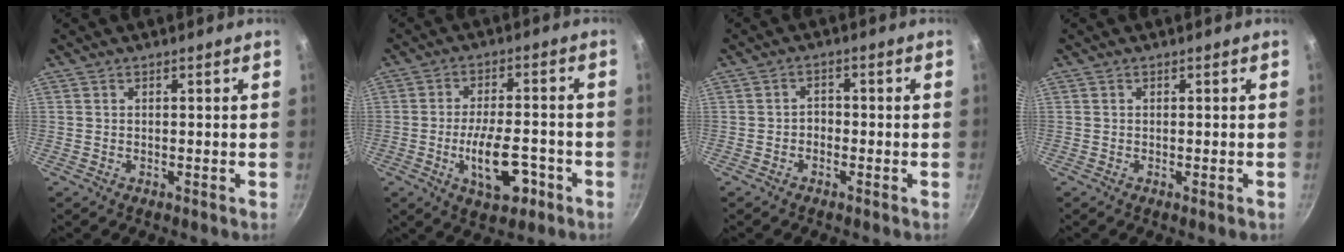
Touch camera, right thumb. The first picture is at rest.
{"total": 10.2, "force": [-3.6, 4.6, 8.3], "torque": [-0.130, 0.016, -0.057]}
{"total": 2.0, "force": [-0.9, 1.5, 0.9], "torque": [0.002, 0.013, -0.021]}
{"total": 1.1, "force": [-0.4, 0.2, 1.0], "torque": [-0.014, -0.003, -0.003]}